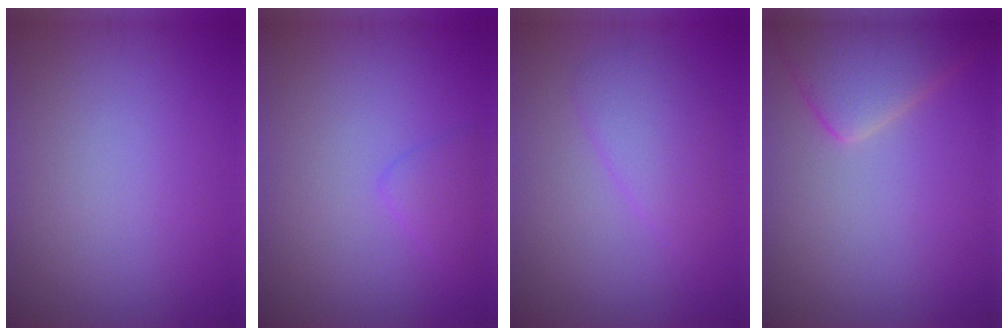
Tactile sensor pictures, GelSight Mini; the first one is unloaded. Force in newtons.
{"total": 1.5, "press": 1.5, "slide": 0.1}
{"total": 2.9, "press": 2.9, "slide": 0.2}
{"total": 5.1, "press": 5.1, "slide": 0.5}